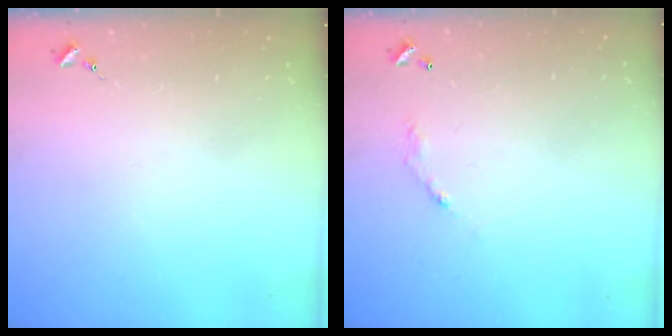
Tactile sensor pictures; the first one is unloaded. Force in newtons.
{"total": 5.7, "press": 5.7, "slide": 0.4}